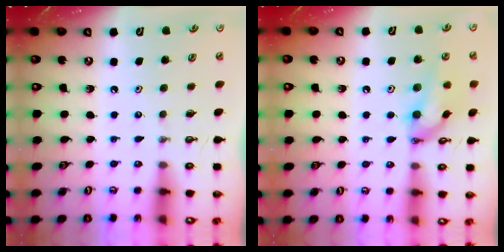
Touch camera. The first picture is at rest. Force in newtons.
{"total": 13.3, "press": 13.2, "slide": 1.6}